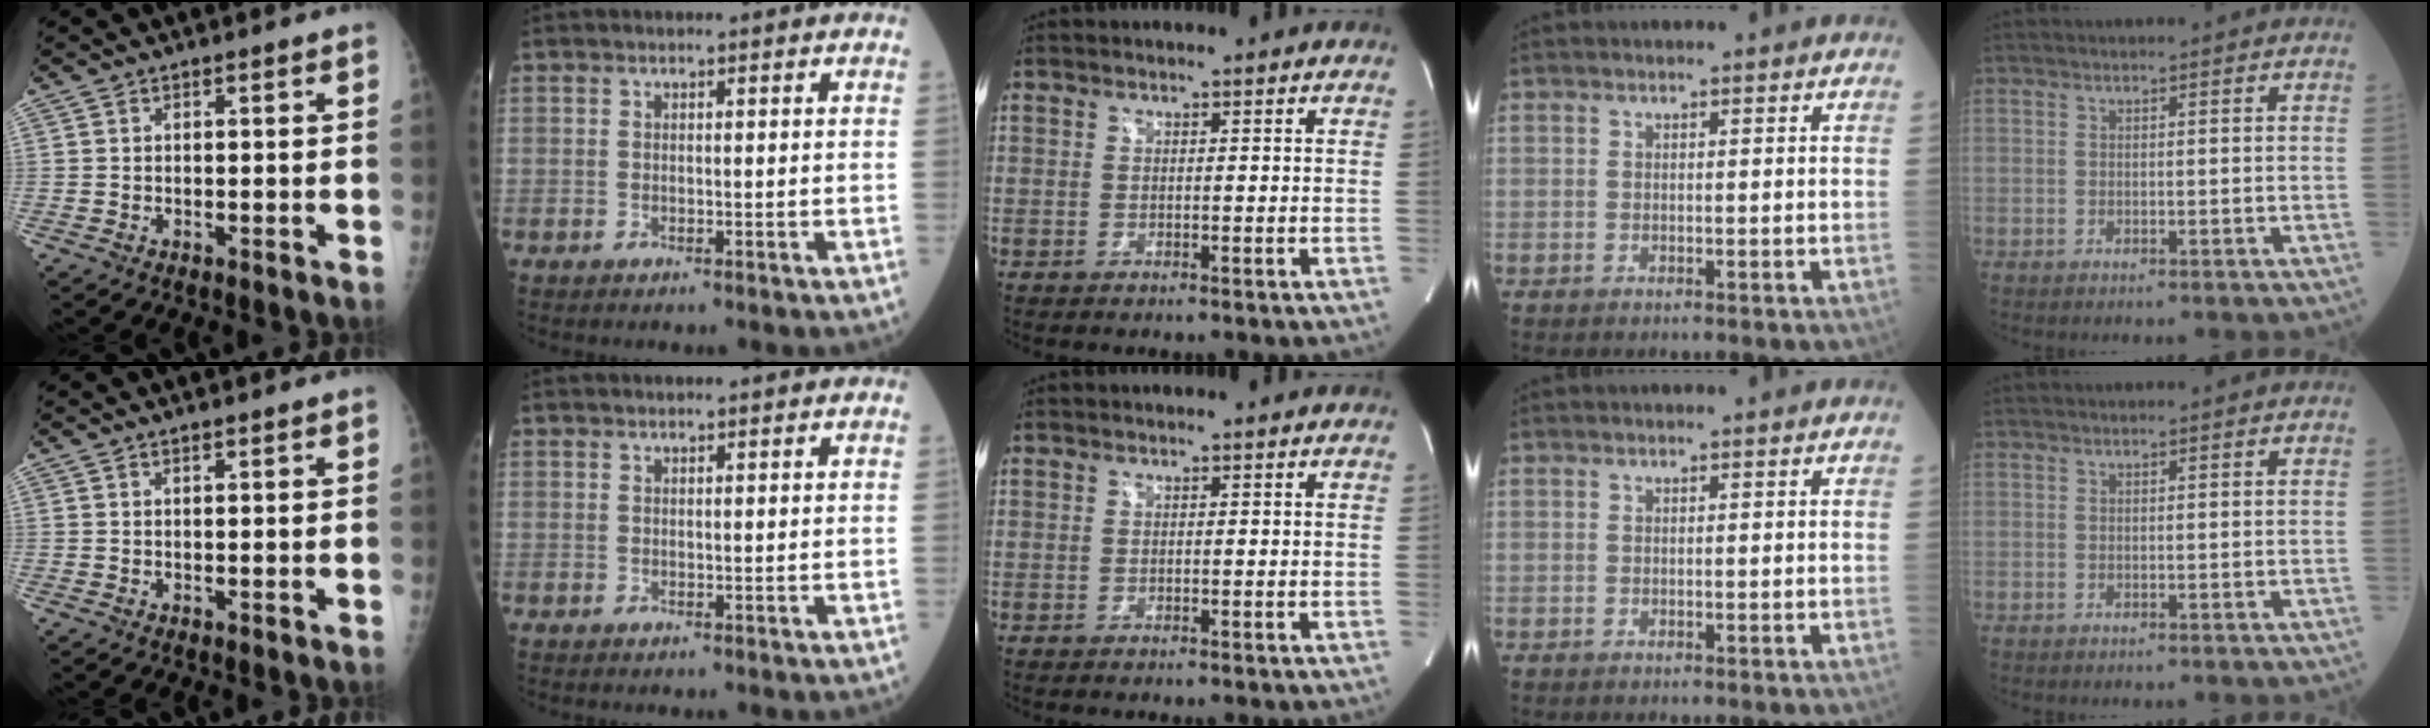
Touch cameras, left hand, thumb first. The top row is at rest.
{"thumb": {"total": 0.6, "force": [0.4, 0.1, 0.4], "torque": [-0.004, -0.001, 0.009]}, "index": {"total": 1.2, "force": [1.1, 0.1, 0.4], "torque": [-0.004, 0.018, 0.020]}}